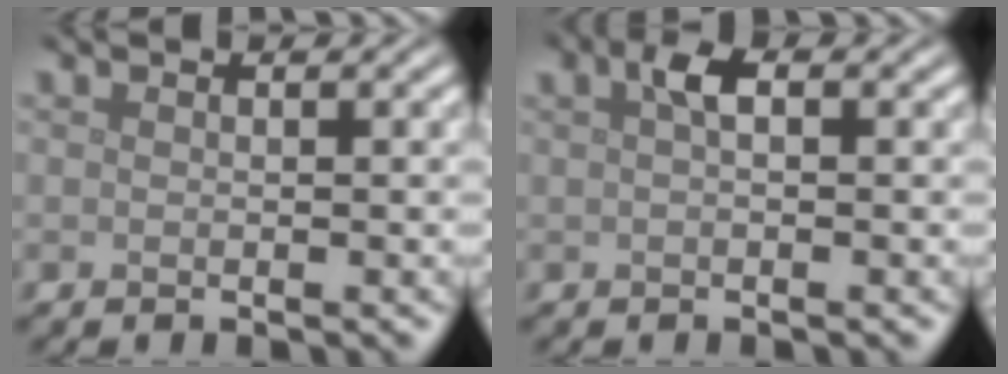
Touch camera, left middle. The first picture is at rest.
{"total": 1.6, "force": [0.4, 0.7, 1.4], "torque": [-0.030, 0.006, 0.006]}